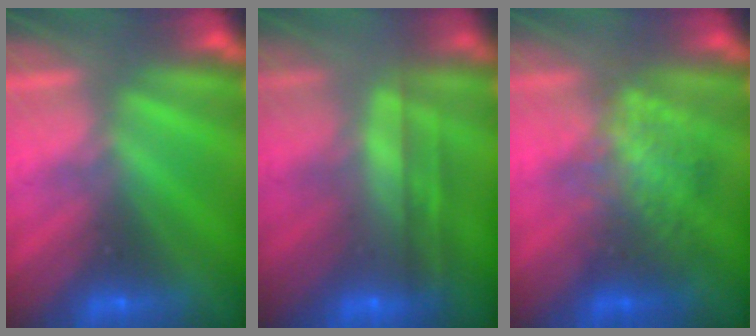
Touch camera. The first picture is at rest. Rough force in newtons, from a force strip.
{"total": 5.7}
{"total": 2.3}